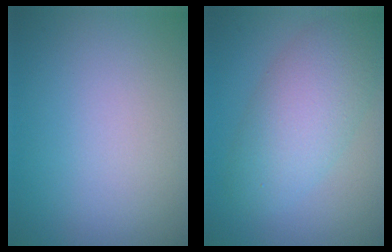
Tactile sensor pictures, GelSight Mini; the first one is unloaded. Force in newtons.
{"total": 6.0, "press": 6.0, "slide": 0.3}